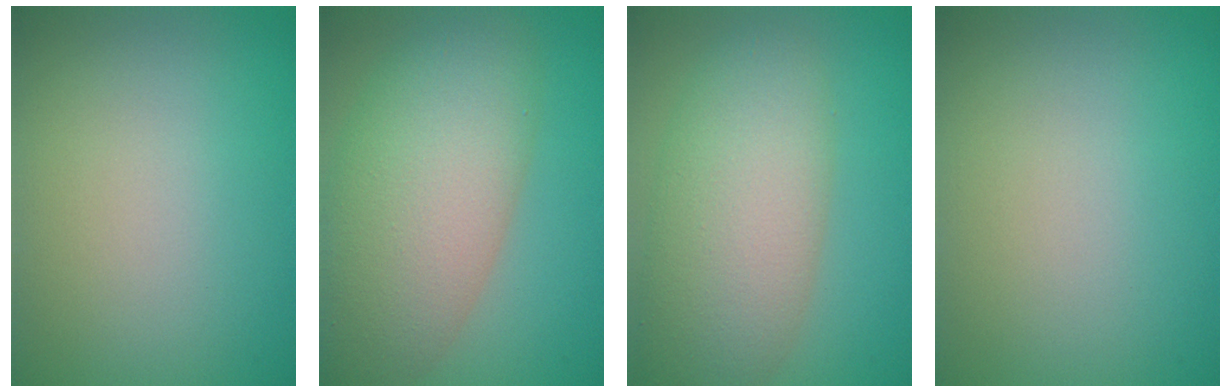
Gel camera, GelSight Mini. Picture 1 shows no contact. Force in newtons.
{"total": 10.6, "press": 10.6, "slide": 0.3}
{"total": 8.1, "press": 8.1, "slide": 0.6}
{"total": 0.0}